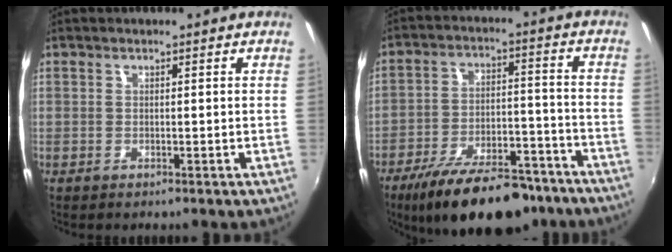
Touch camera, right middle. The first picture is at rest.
{"total": 21.5, "force": [-16.5, 7.8, 11.2], "torque": [-0.202, -0.014, -0.239]}